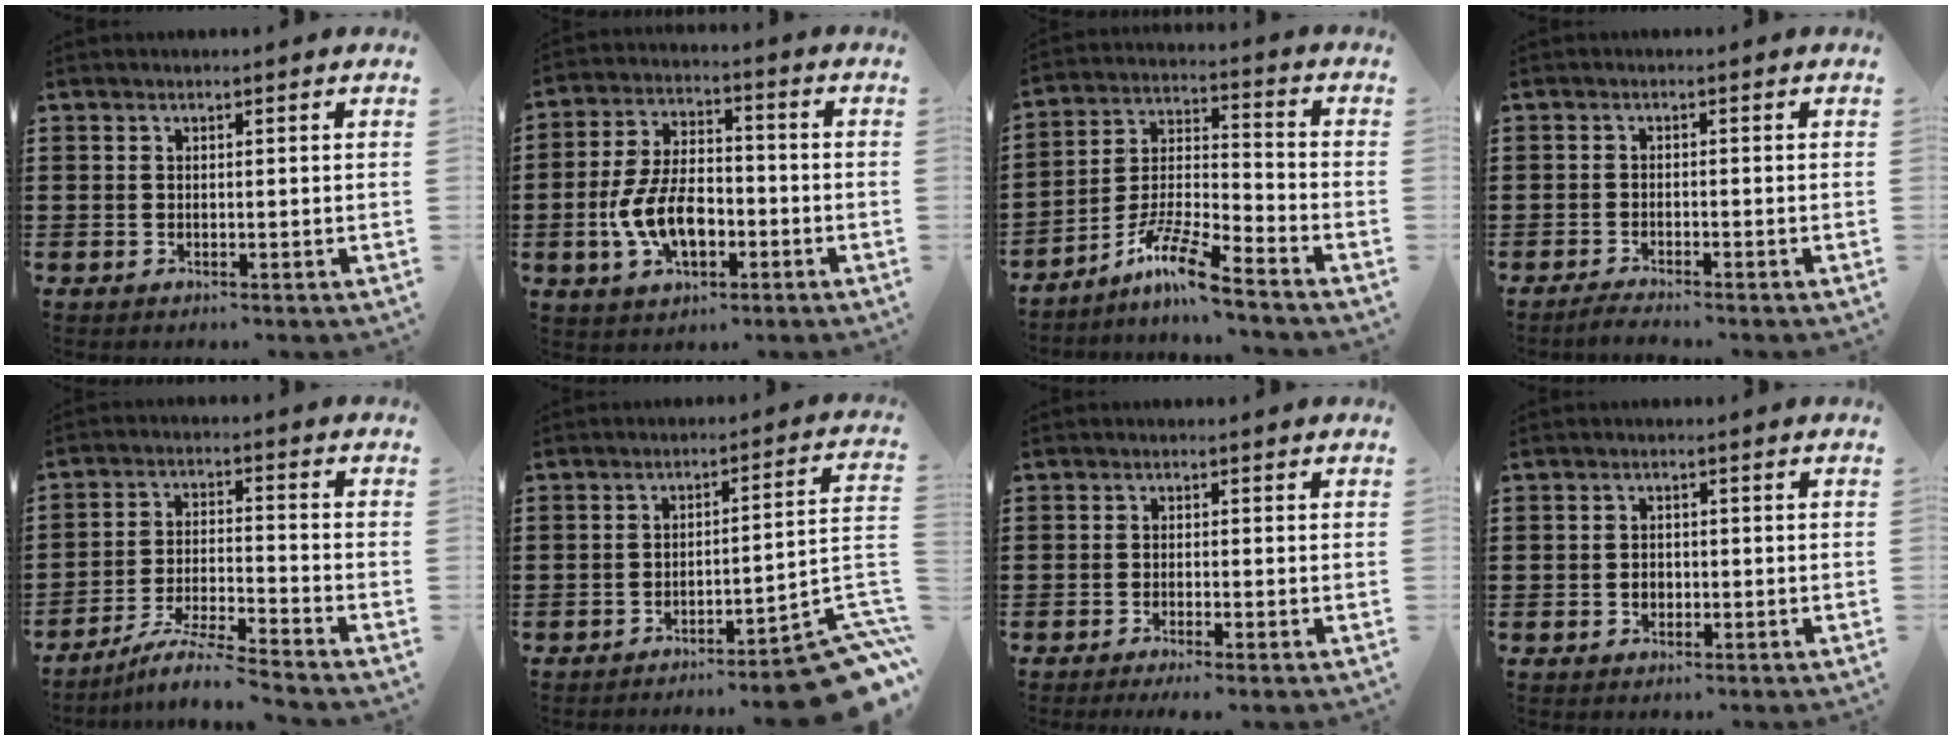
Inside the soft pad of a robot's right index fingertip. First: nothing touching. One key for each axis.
{"total": 9.8, "fx": -2.9, "fy": 5.1, "fz": 7.8, "tx": -0.180, "ty": -0.002, "tz": -0.057}
{"total": 9.4, "fx": -7.7, "fy": 0.5, "fz": 5.4, "tx": -0.118, "ty": 0.003, "tz": -0.154}
{"total": 1.5, "fx": -1.5, "fy": -0.1, "fz": 0.1, "tx": -0.005, "ty": 0.002, "tz": -0.029}
{"total": 6.4, "fx": -5.7, "fy": -0.5, "fz": 2.8, "tx": -0.066, "ty": -0.019, "tz": -0.114}
{"total": 8.5, "fx": -6.5, "fy": 0.8, "fz": 5.4, "tx": -0.058, "ty": -0.003, "tz": -0.126}
{"total": 1.0, "fx": -0.7, "fy": -0.1, "fz": 0.7, "tx": -0.013, "ty": -0.004, "tz": -0.013}
{"total": 1.4, "fx": -0.4, "fy": 1.1, "fz": 0.8, "tx": -0.018, "ty": 0.002, "tz": -0.008}